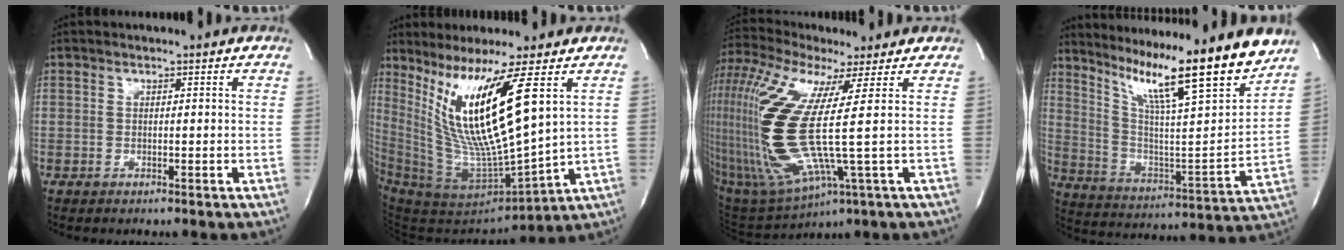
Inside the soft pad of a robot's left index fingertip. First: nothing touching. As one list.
[{"total": 15.9, "force": [6.7, -0.4, 14.4], "torque": [-0.287, -0.033, 0.133]}, {"total": 22.6, "force": [1.8, 3.8, 22.2], "torque": [-0.534, -0.007, 0.036]}, {"total": 20.0, "force": [15.7, -0.6, 12.5], "torque": [-0.206, -0.033, 0.248]}]